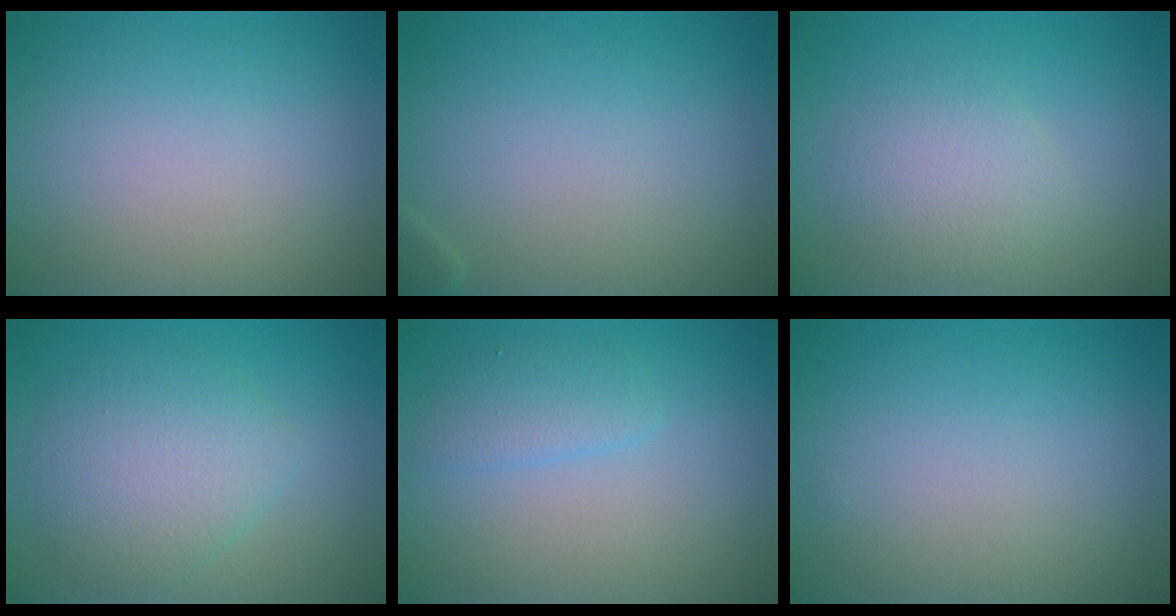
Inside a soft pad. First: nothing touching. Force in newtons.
{"total": 0.6, "press": 0.6, "slide": 0.0}
{"total": 3.0, "press": 3.0, "slide": 0.0}
{"total": 4.6, "press": 4.6, "slide": 0.1}
{"total": 1.9, "press": 1.9, "slide": 0.1}
{"total": 0.0}